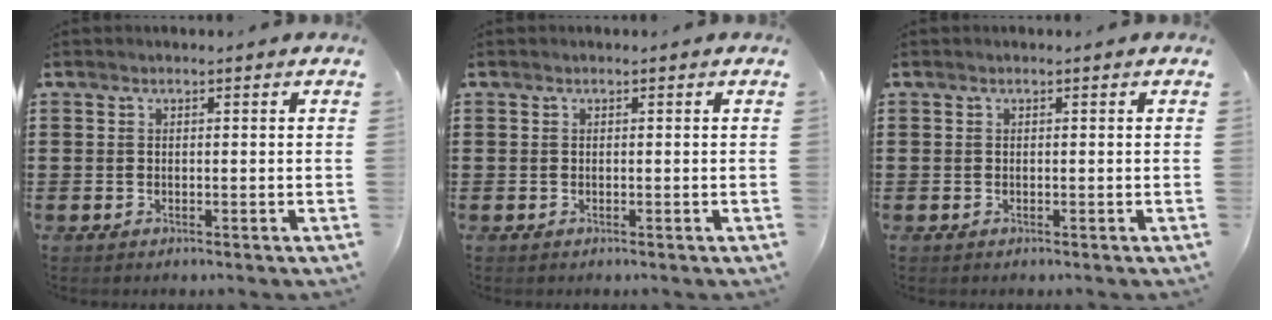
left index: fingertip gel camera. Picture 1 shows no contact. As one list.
[{"total": 0.0}, {"total": 0.0}]